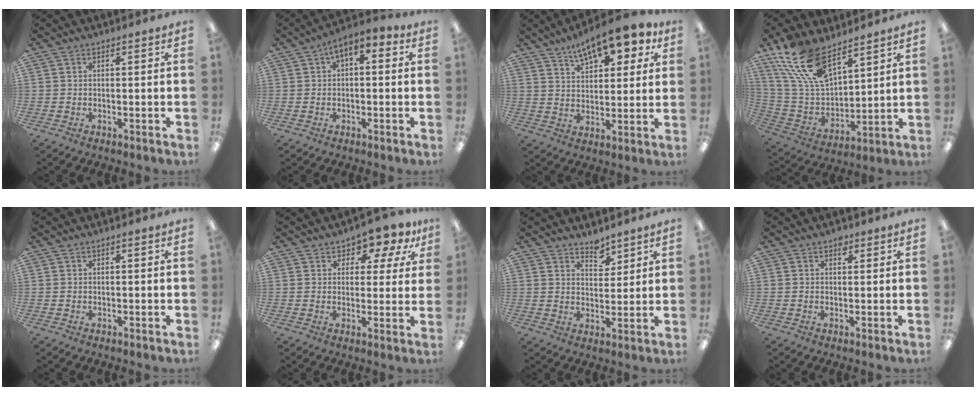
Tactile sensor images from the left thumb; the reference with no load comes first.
{"total": 4.2, "force": [1.2, 2.5, 3.2], "torque": [-0.045, -0.003, 0.017]}
{"total": 12.3, "force": [9.0, 5.2, 6.6], "torque": [-0.105, -0.041, 0.159]}
{"total": 17.9, "force": [11.6, 8.4, 10.8], "torque": [-0.243, -0.045, 0.215]}
{"total": 0.0}
{"total": 6.1, "force": [4.5, 3.5, 2.1], "torque": [-0.035, -0.029, 0.080]}
{"total": 4.9, "force": [4.3, 2.0, 0.9], "torque": [0.005, -0.033, 0.076]}
{"total": 1.7, "force": [1.0, 1.1, 0.8], "torque": [0.000, -0.003, 0.015]}